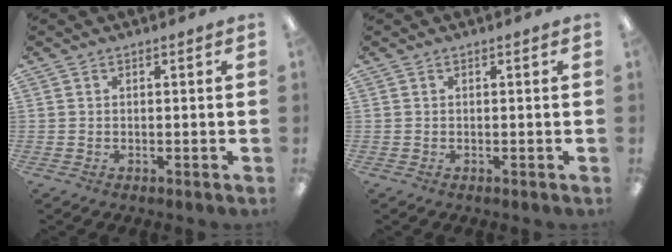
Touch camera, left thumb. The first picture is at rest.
{"total": 0.0}